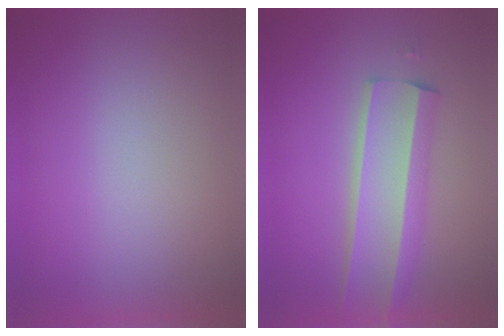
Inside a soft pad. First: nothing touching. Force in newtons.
{"total": 4.4}